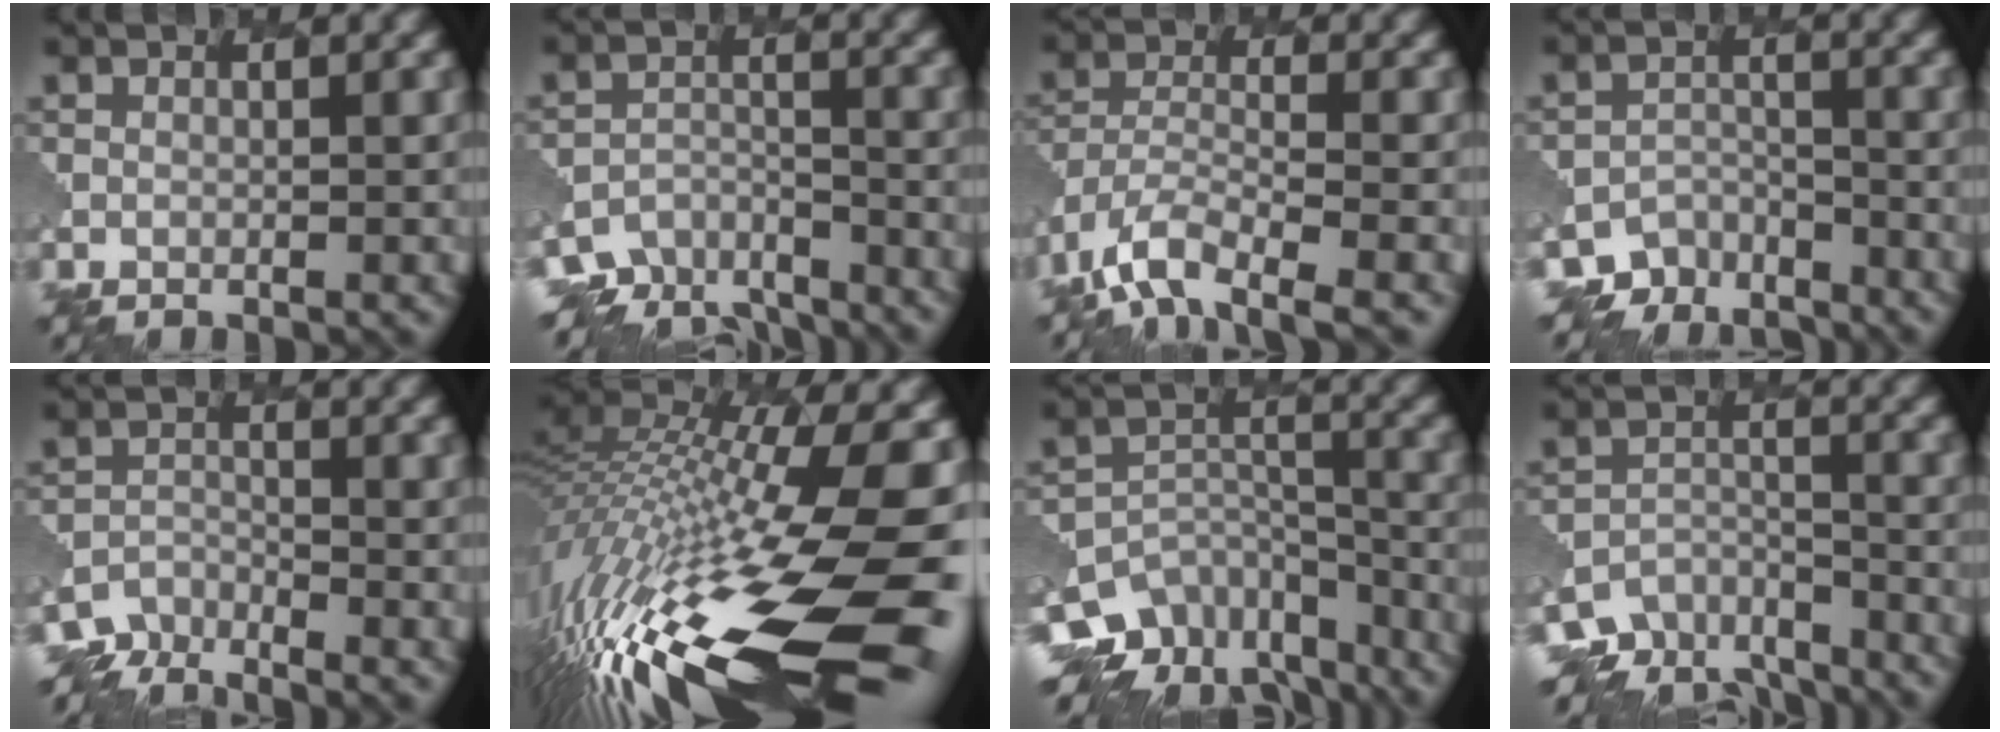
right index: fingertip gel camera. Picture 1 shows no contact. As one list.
[{"total": 6.2, "force": [-5.7, 2.3, 0.9], "torque": [-0.016, -0.012, -0.090]}, {"total": 7.6, "force": [-5.2, 2.9, 4.8], "torque": [-0.093, -0.007, -0.105]}, {"total": 4.9, "force": [-4.4, 2.2, -0.2], "torque": [0.012, -0.011, -0.066]}, {"total": 3.4, "force": [-3.4, 0.3, -0.5], "torque": [0.002, -0.008, -0.068]}, {"total": 17.7, "force": [-5.0, 4.8, 16.3], "torque": [-0.330, -0.017, -0.075]}, {"total": 11.6, "force": [-9.0, 6.4, 3.5], "torque": [-0.063, 0.000, -0.108]}, {"total": 7.1, "force": [-6.3, 3.1, 1.3], "torque": [-0.023, -0.010, -0.090]}]